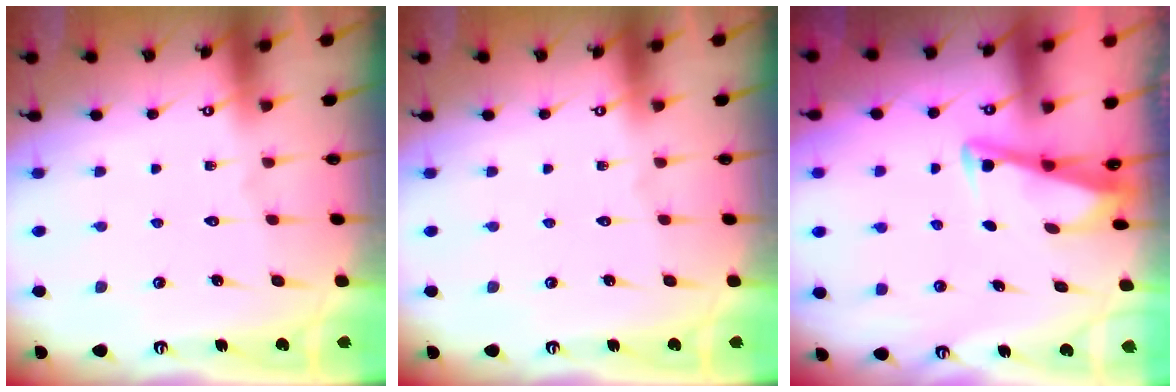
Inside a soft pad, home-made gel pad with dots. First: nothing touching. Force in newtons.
{"total": 0.0}
{"total": 3.3, "press": 3.3, "slide": 0.4}